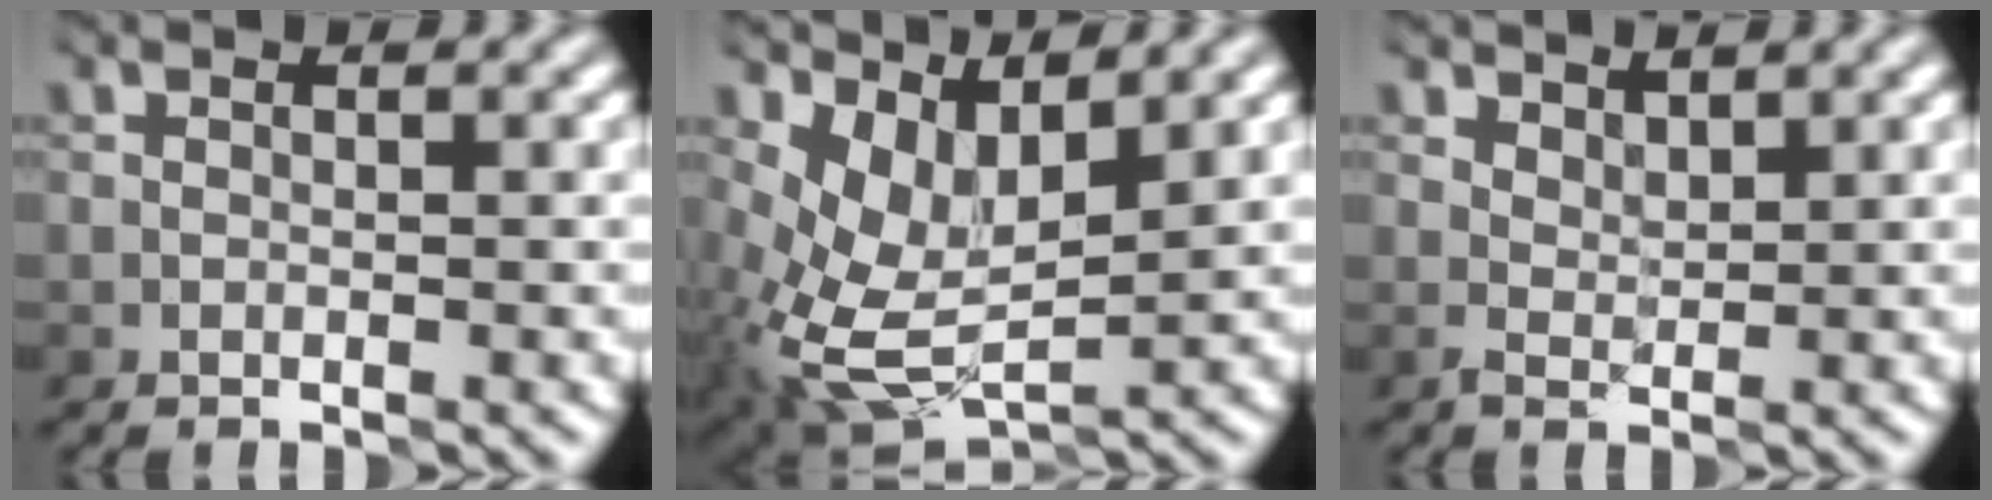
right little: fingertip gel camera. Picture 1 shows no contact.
{"total": 7.1, "force": [1.4, 4.2, 5.6], "torque": [-0.130, -0.014, 0.034]}
{"total": 1.7, "force": [1.3, 0.7, 0.7], "torque": [-0.016, 0.001, 0.027]}